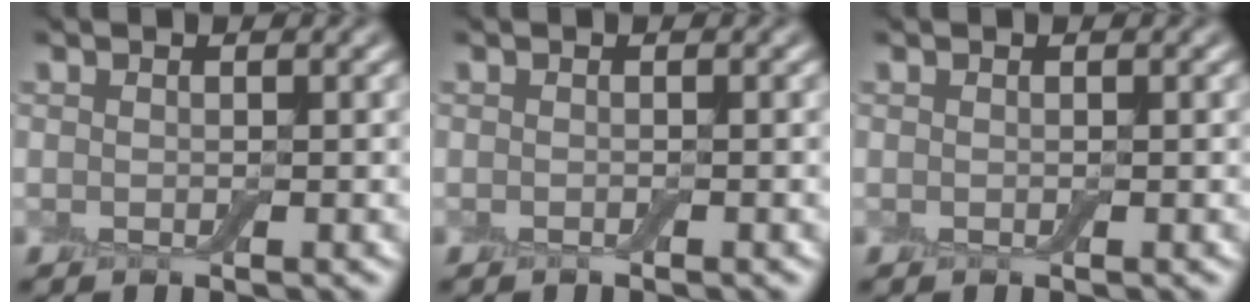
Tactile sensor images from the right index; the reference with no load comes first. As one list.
[{"total": 0.0}, {"total": 0.0}]